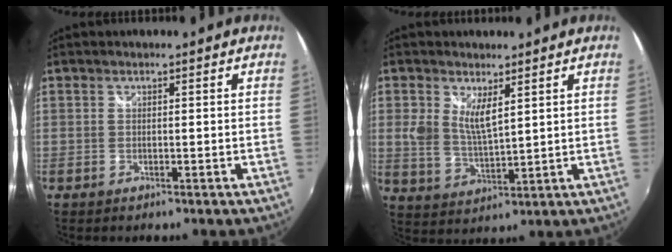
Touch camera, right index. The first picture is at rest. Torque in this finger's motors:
{"motor_torque": [0.21, 0.08, 0.39, 0.08]}